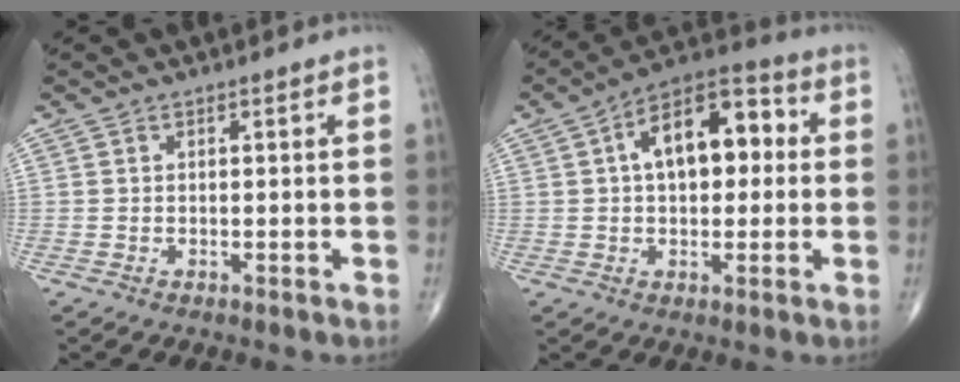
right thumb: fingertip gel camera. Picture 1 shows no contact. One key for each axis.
{"total": 14.0, "fx": 2.3, "fy": 7.8, "fz": 11.4, "tx": -0.157, "ty": 0.033, "tz": 0.026}